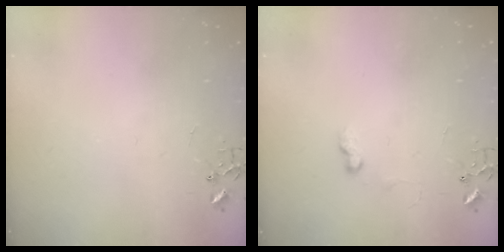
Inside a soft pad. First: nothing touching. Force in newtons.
{"total": 6.7, "press": 6.6, "slide": 0.9}